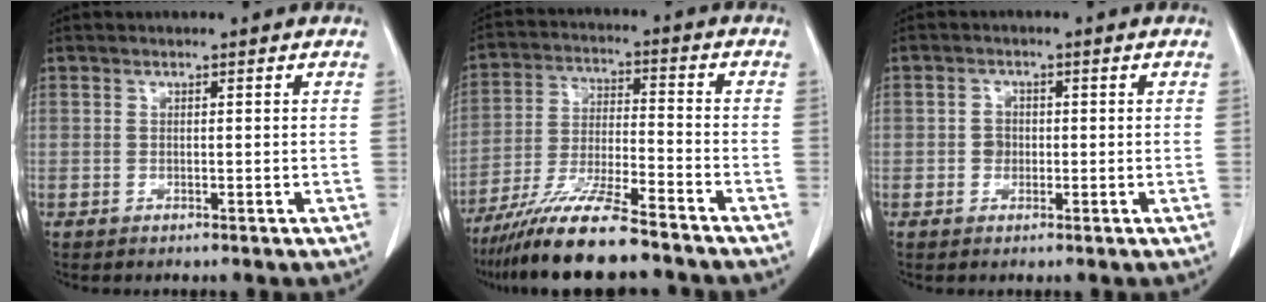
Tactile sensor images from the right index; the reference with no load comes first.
{"total": 13.2, "force": [-10.9, 0.9, 7.5], "torque": [-0.139, -0.022, -0.191]}
{"total": 2.0, "force": [-0.2, 1.8, 0.9], "torque": [-0.012, 0.005, -0.003]}